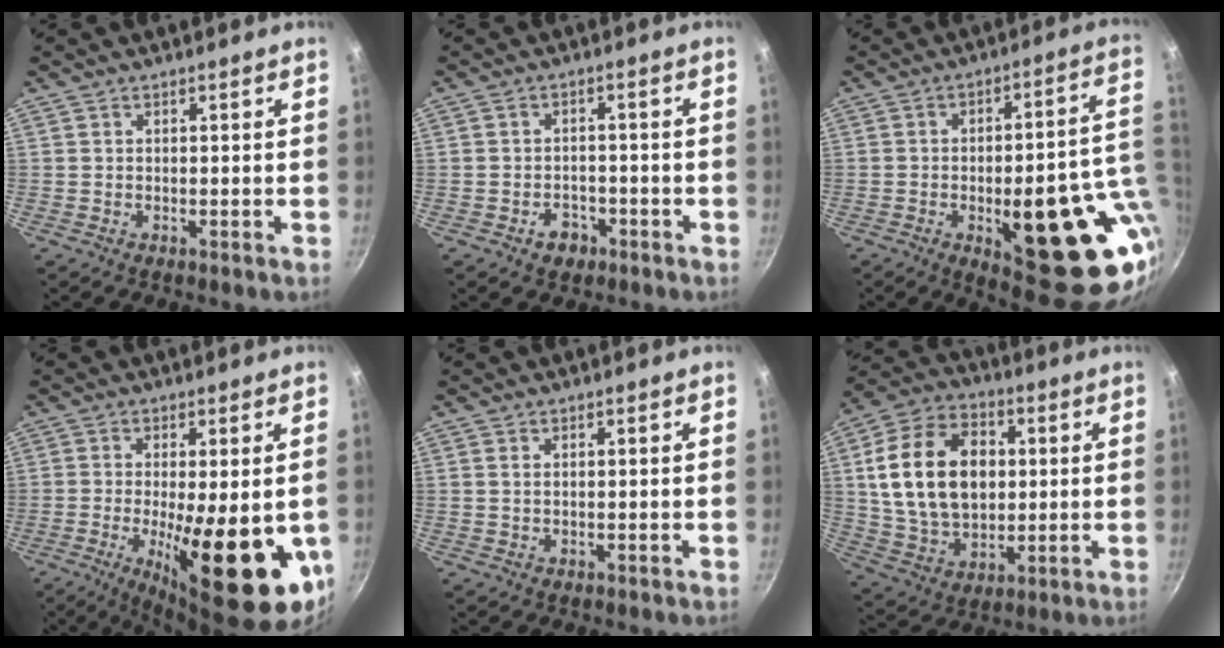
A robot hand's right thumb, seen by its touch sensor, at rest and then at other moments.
{"total": 3.9, "force": [-2.1, 2.9, 1.6], "torque": [-0.008, 0.020, -0.025]}
{"total": 23.8, "force": [-4.0, 8.8, 21.8], "torque": [-0.238, 0.002, -0.040]}
{"total": 19.6, "force": [-4.0, 6.5, 18.1], "torque": [-0.250, -0.019, -0.047]}
{"total": 0.7, "force": [0.2, 0.4, 0.6], "torque": [-0.010, 0.001, 0.003]}
{"total": 20.8, "force": [2.7, 14.5, 14.6], "torque": [-0.242, 0.007, 0.048]}